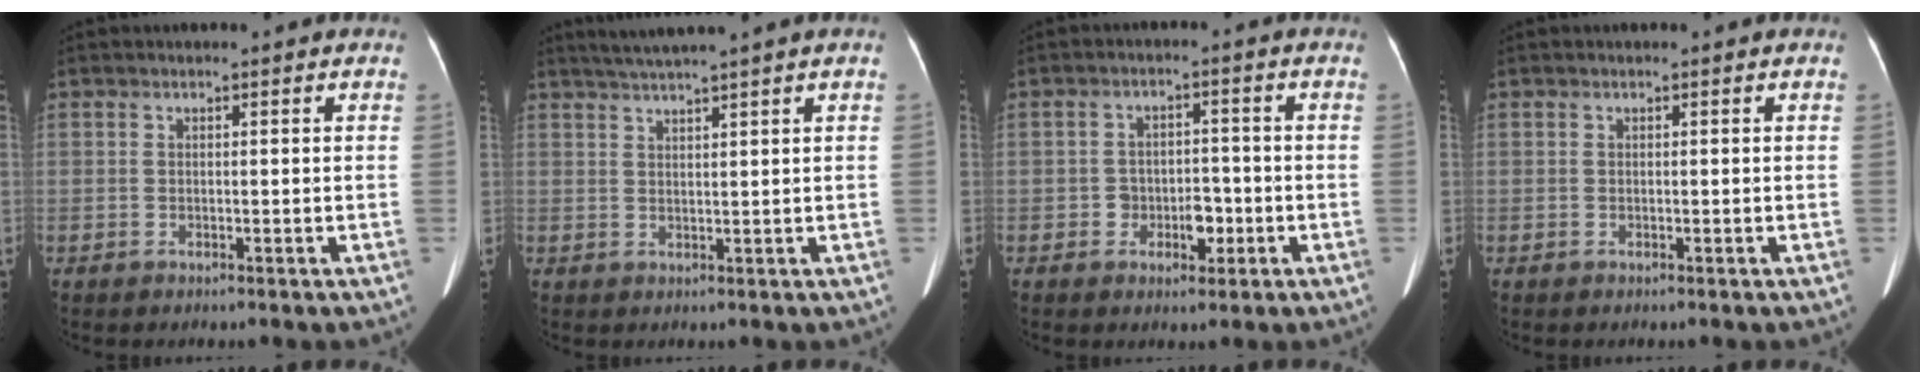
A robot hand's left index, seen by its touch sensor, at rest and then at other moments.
{"total": 4.7, "force": [3.8, -1.4, 2.4], "torque": [-0.043, 0.015, 0.072]}
{"total": 4.3, "force": [-1.5, 2.9, 2.7], "torque": [-0.038, 0.010, -0.020]}
{"total": 0.0}